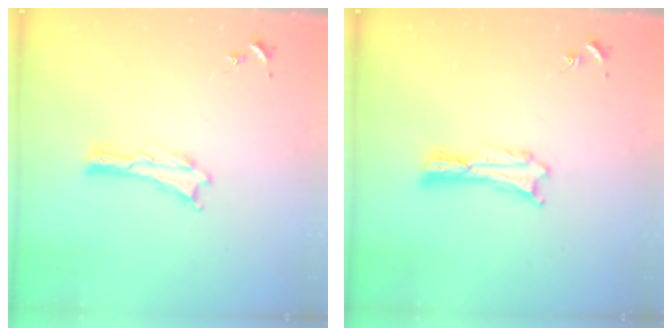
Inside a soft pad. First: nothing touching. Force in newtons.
{"total": 0.6, "press": 0.6, "slide": 0.2}